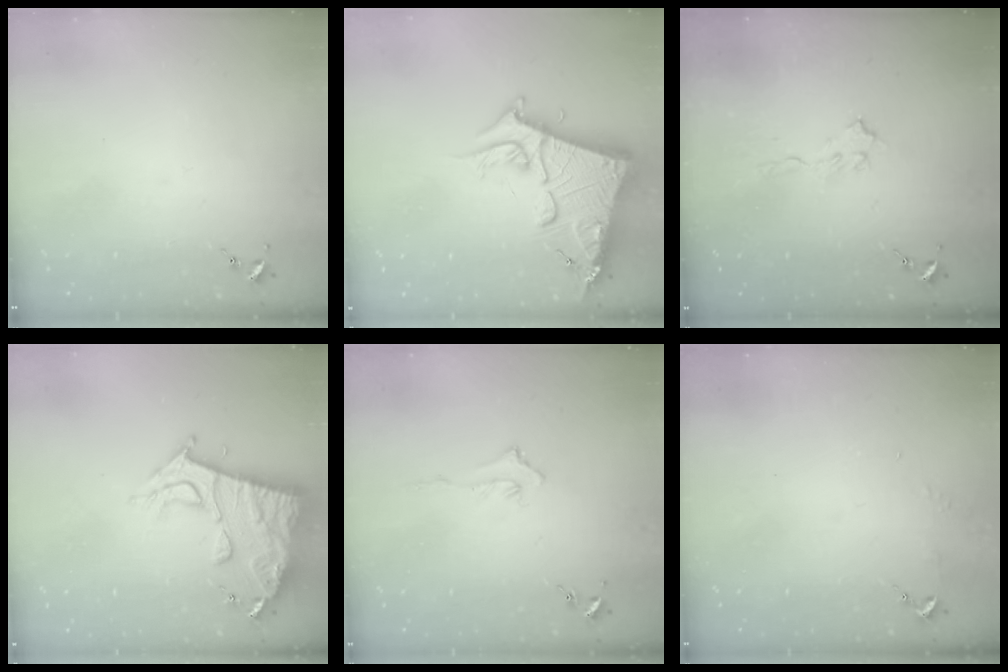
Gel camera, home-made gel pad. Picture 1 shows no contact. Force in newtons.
{"total": 18.5, "press": 18.4, "slide": 1.8}
{"total": 5.8, "press": 5.7, "slide": 0.6}
{"total": 14.4, "press": 14.3, "slide": 1.2}
{"total": 3.2, "press": 3.2, "slide": 0.4}
{"total": 2.9, "press": 2.8, "slide": 0.3}